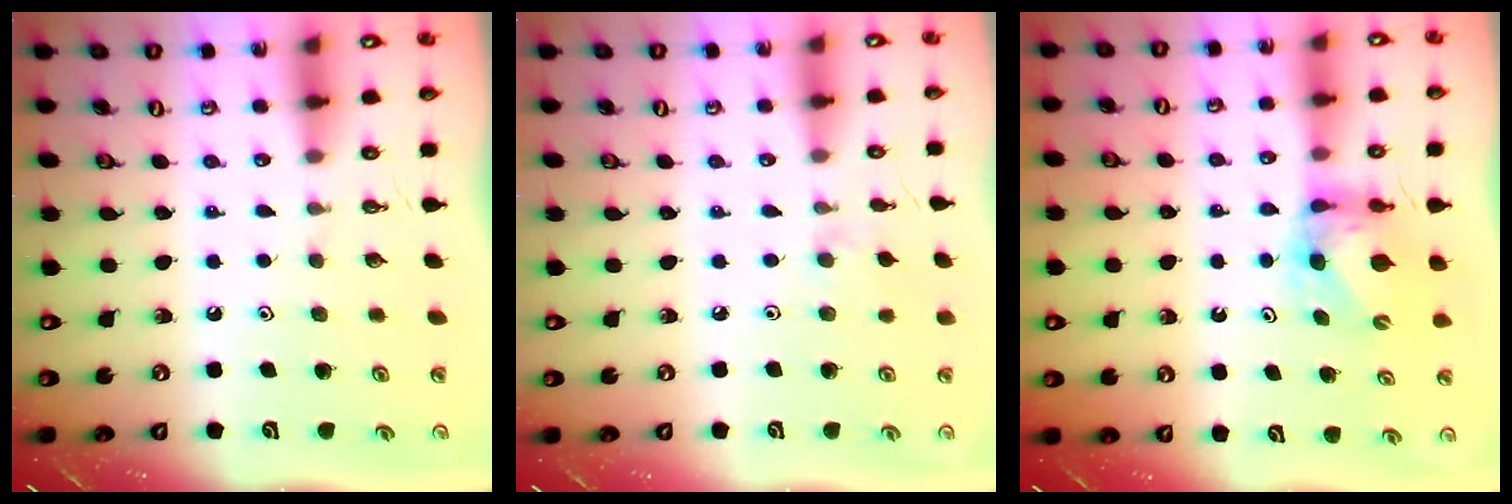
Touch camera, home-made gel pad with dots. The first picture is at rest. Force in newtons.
{"total": 2.7, "press": 2.6, "slide": 0.5}
{"total": 6.4, "press": 6.4, "slide": 0.3}